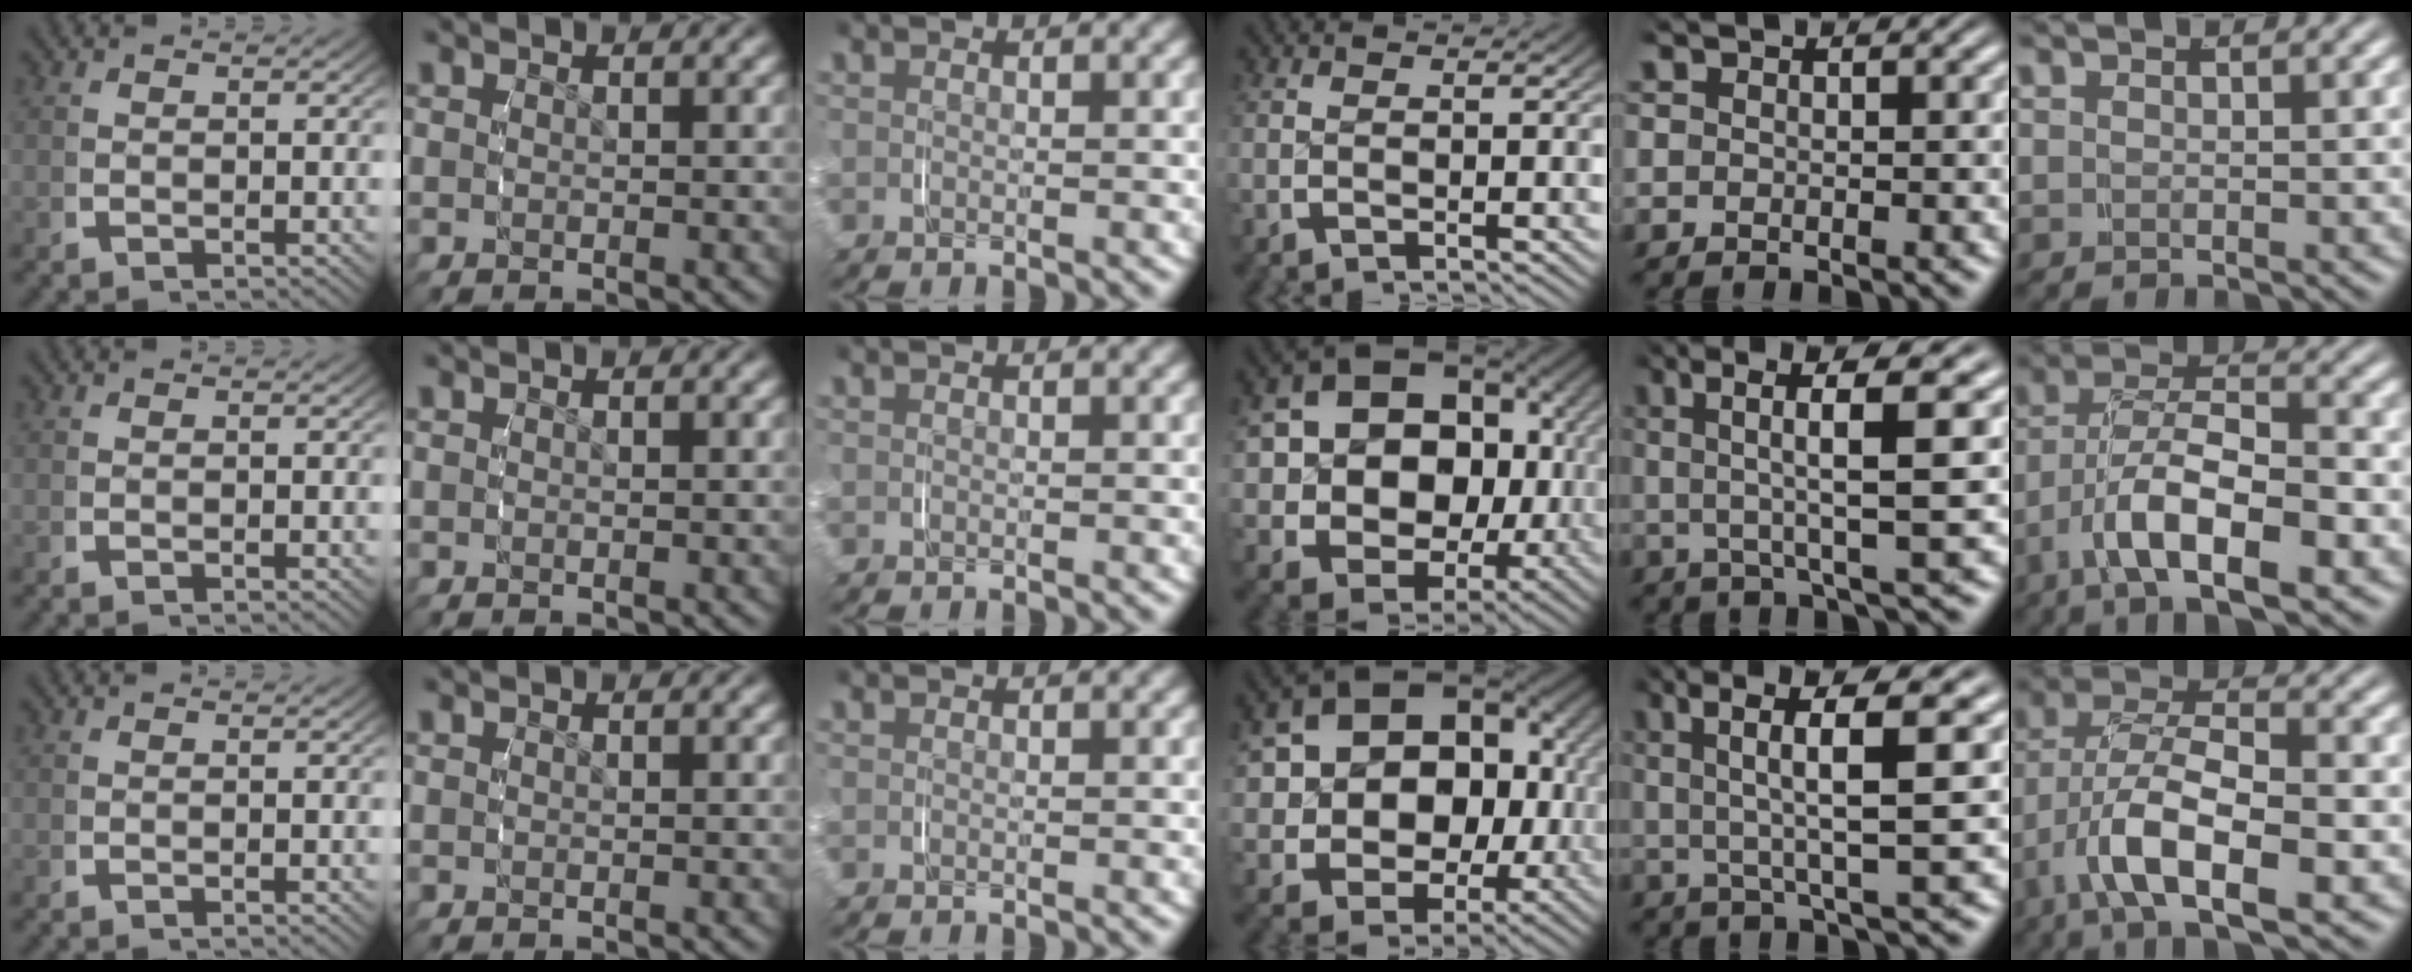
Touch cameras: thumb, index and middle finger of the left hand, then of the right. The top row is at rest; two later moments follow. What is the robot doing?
{"motion": "grasp_and_lifting", "object": "shirt"}